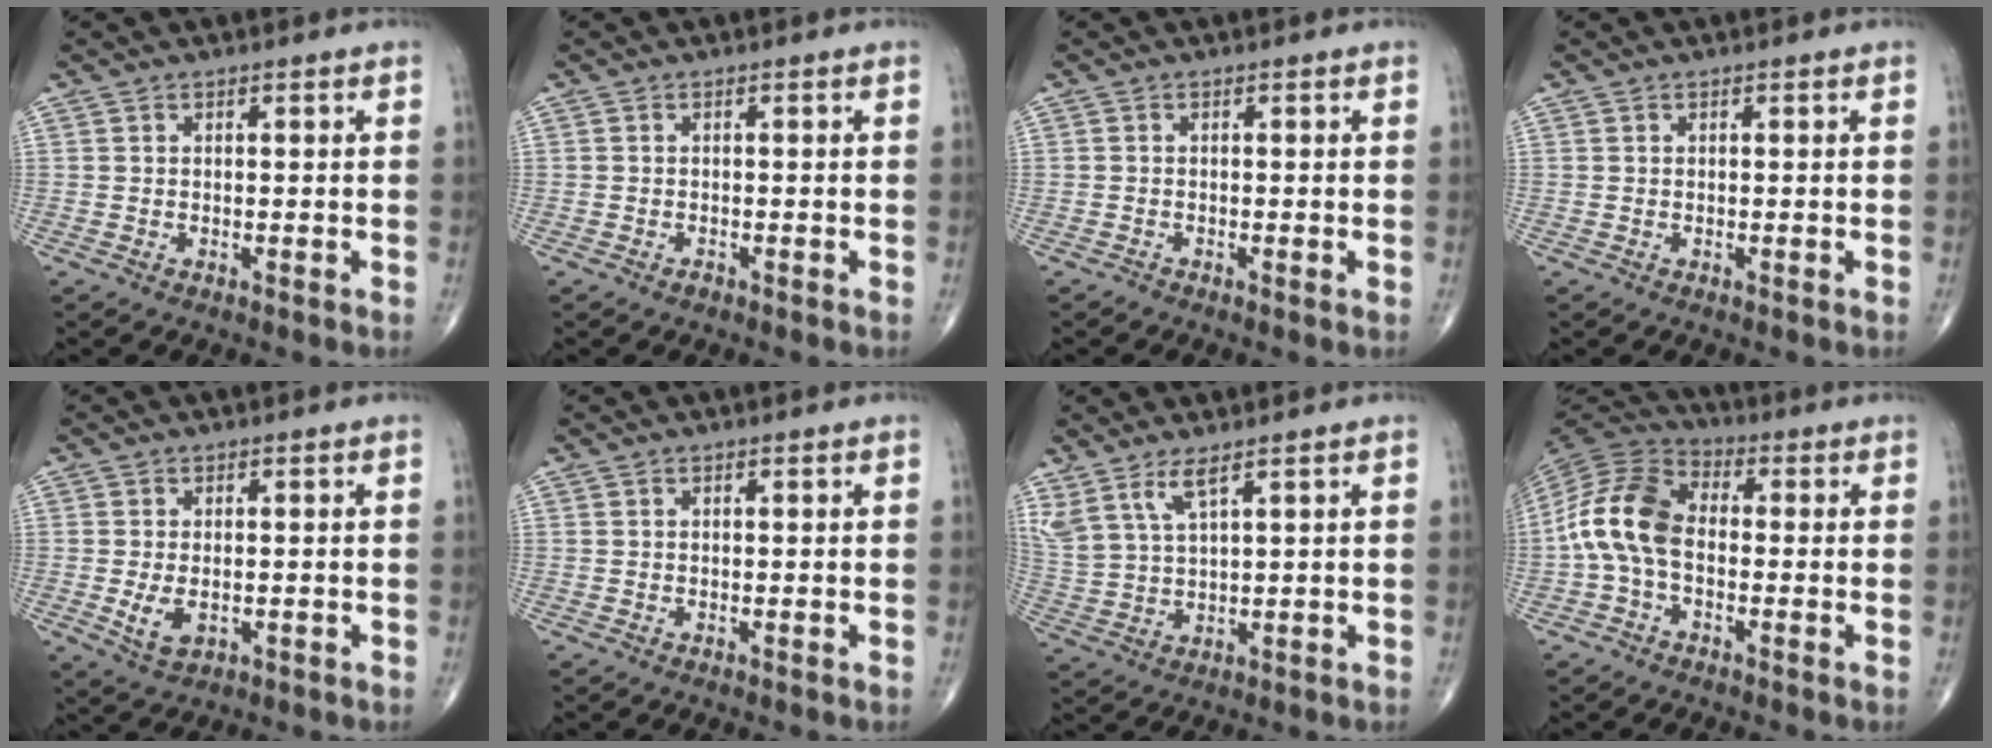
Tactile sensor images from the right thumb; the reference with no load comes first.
{"total": 0.6, "force": [-0.5, 0.3, 0.2], "torque": [-0.001, 0.003, -0.010]}
{"total": 0.5, "force": [-0.4, 0.1, 0.3], "torque": [-0.007, -0.002, -0.013]}
{"total": 0.0}
{"total": 4.3, "force": [-0.8, 2.5, 3.4], "torque": [-0.063, -0.009, -0.008]}
{"total": 0.0}
{"total": 6.8, "force": [4.5, 1.7, 4.8], "torque": [-0.114, -0.018, 0.103]}
{"total": 11.9, "force": [-1.3, 7.4, 9.2], "torque": [-0.181, 0.033, -0.040]}